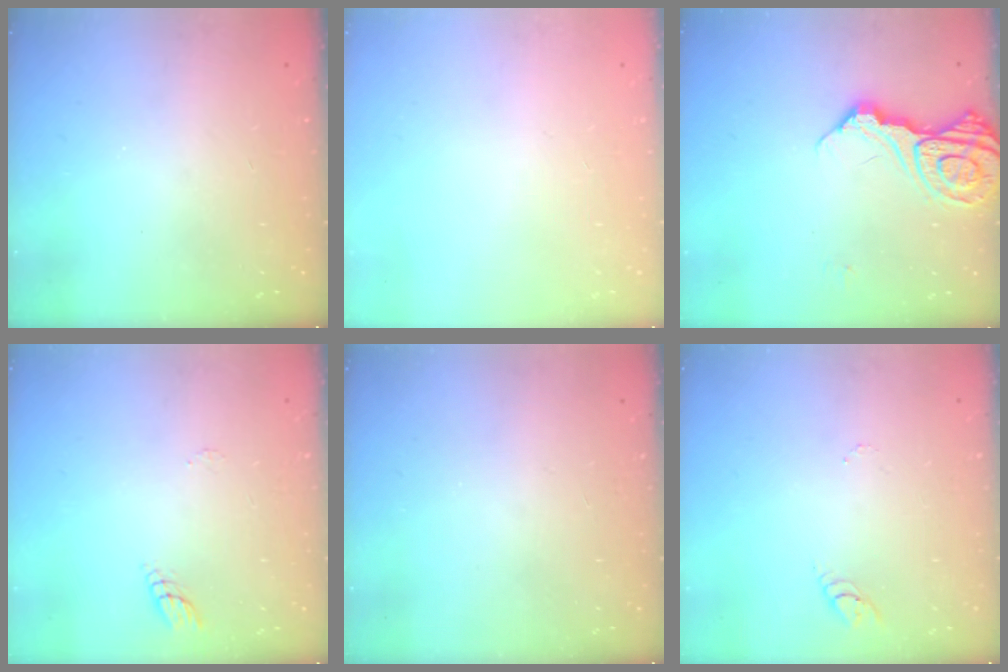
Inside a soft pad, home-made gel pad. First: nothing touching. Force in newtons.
{"total": 0.0}
{"total": 15.7, "press": 15.6, "slide": 1.8}
{"total": 6.6, "press": 6.5, "slide": 0.8}
{"total": 0.0}
{"total": 2.7, "press": 2.7, "slide": 0.2}